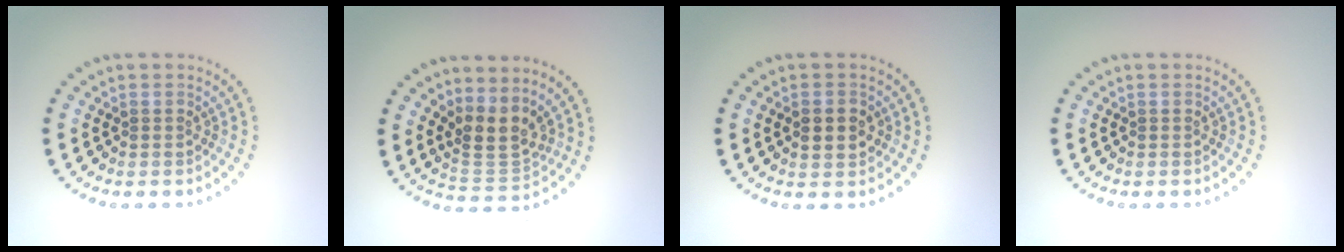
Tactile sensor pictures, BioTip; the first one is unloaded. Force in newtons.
{"total": 3.2, "press": 2.4, "slide": 2.1}
{"total": 2.4, "press": 2.4, "slide": 0.1}
{"total": 0.0}